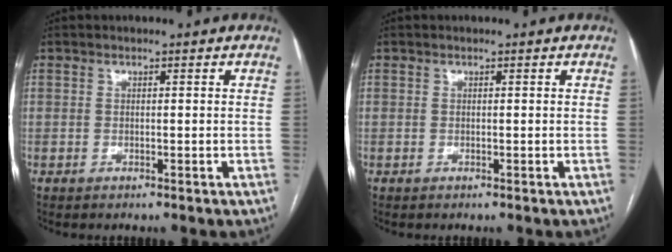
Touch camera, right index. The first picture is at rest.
{"total": 0.0}